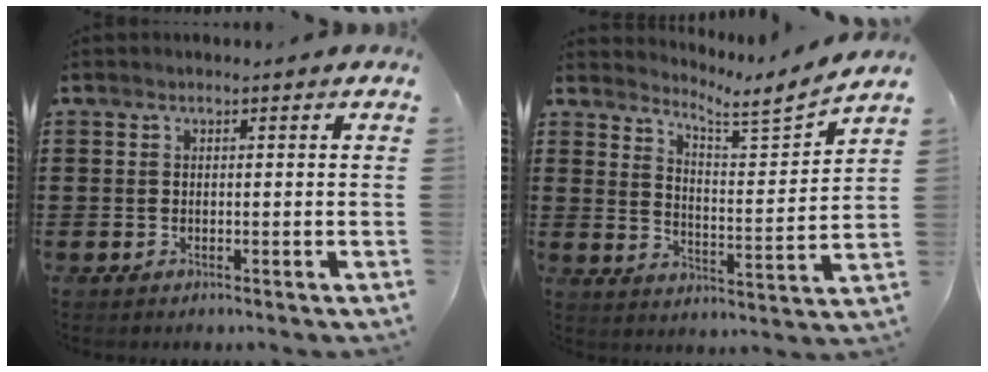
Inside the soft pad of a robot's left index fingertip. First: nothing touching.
{"total": 4.2, "force": [3.7, -0.3, 1.8], "torque": [-0.041, -0.041, 0.049]}